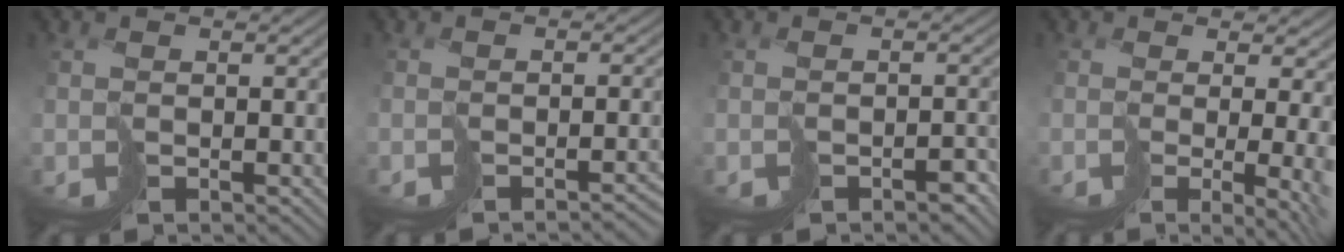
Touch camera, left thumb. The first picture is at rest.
{"total": 2.6, "force": [-2.3, 0.4, 1.2], "torque": [-0.005, -0.004, -0.030]}
{"total": 3.0, "force": [-2.2, 1.5, 1.3], "torque": [-0.007, -0.007, -0.031]}
{"total": 8.5, "force": [-0.2, 3.2, 7.8], "torque": [-0.103, -0.022, 0.028]}